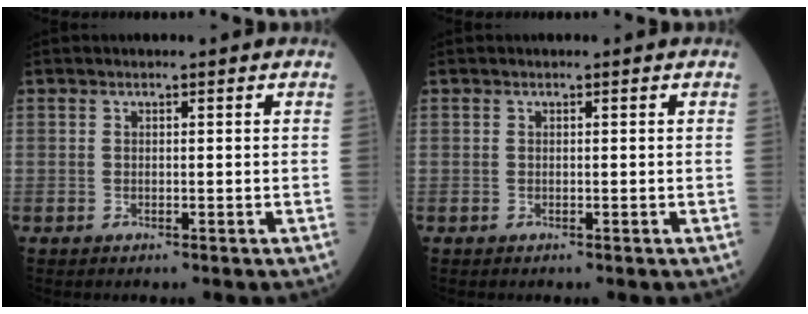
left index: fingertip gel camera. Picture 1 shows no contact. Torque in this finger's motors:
{"motor_torque": [-0.07, 0.07, 0.00, 0.00]}